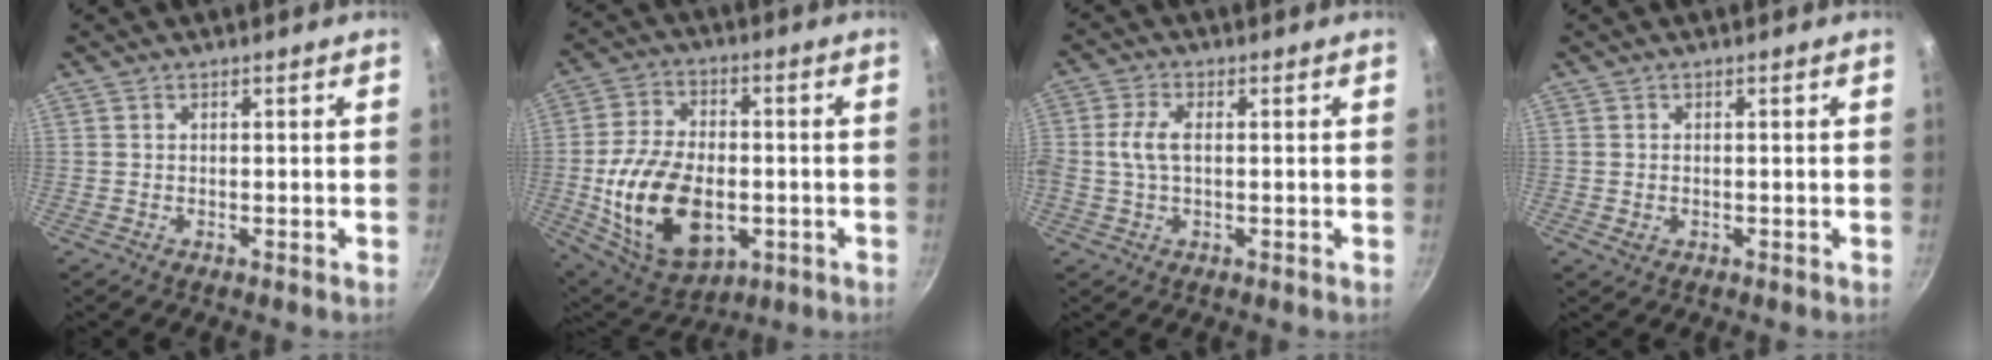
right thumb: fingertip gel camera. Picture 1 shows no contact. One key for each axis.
{"total": 19.9, "fx": -3.7, "fy": 12.3, "fz": 15.2, "tx": -0.268, "ty": 0.013, "tz": -0.048}
{"total": 5.0, "fx": 0.2, "fy": 2.7, "fz": 4.2, "tx": -0.089, "ty": 0.011, "tz": 0.000}
{"total": 1.3, "fx": -0.2, "fy": 1.0, "fz": 0.9, "tx": -0.014, "ty": 0.000, "tz": -0.002}